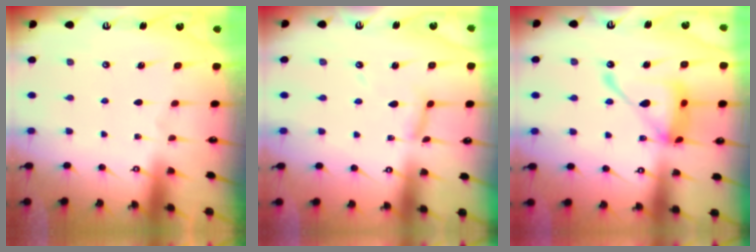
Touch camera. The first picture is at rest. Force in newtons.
{"total": 5.1, "press": 5.1, "slide": 0.4}
{"total": 16.8, "press": 16.7, "slide": 1.6}